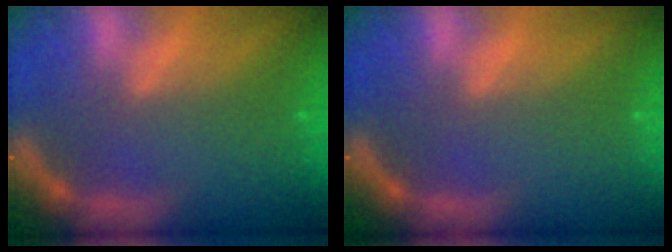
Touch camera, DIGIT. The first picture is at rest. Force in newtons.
{"total": 0.0}